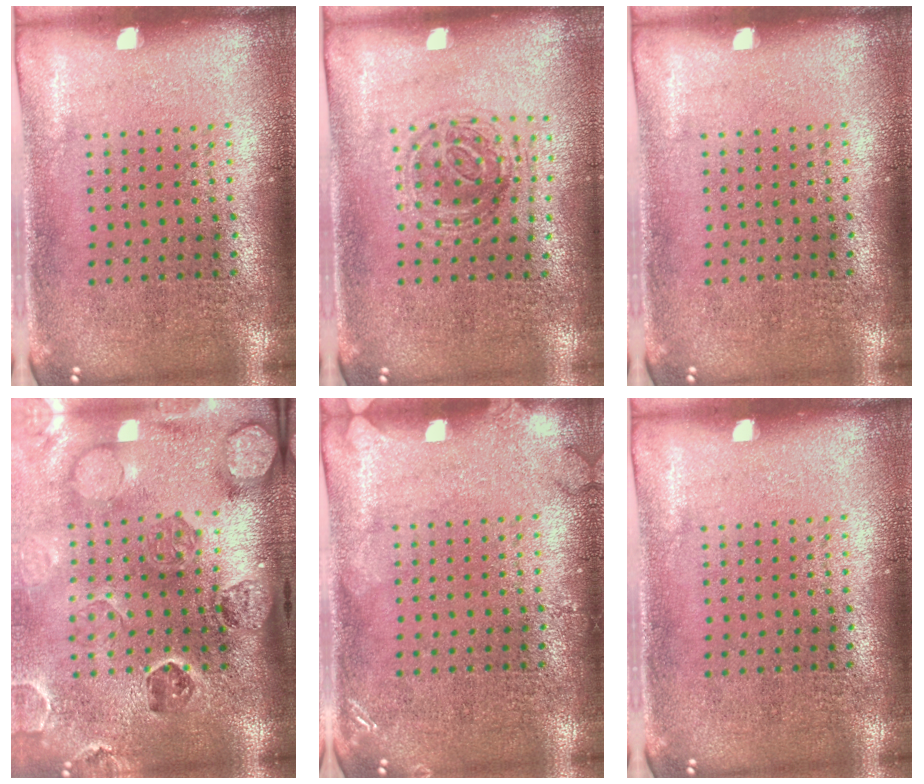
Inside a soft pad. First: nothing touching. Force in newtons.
{"total": 1.1, "press": 1.1, "slide": 0.3}
{"total": 0.0}
{"total": 2.9, "press": 2.7, "slide": 0.9}
{"total": 1.3, "press": 1.3, "slide": 0.2}
{"total": 0.0}